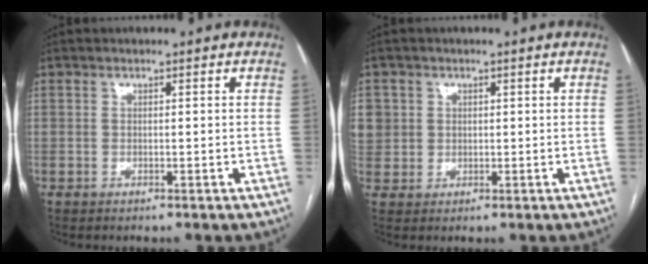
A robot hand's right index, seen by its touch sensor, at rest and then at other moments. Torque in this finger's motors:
{"motor_torque": [0.27, 0.11, 0.11, 0.02]}